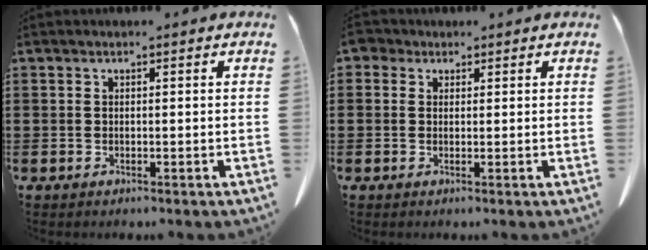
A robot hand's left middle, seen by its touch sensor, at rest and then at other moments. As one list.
[{"total": 1.9, "force": [1.1, 1.4, 0.7], "torque": [-0.020, 0.010, 0.019]}]